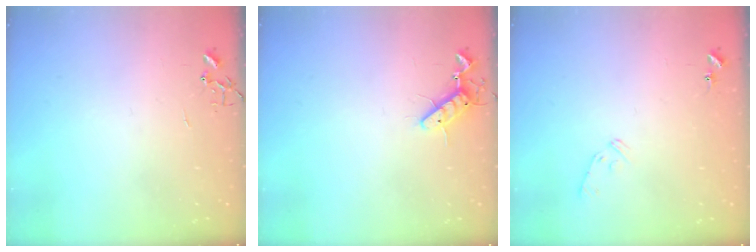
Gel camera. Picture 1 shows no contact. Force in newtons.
{"total": 8.5, "press": 8.4, "slide": 1.5}
{"total": 6.7, "press": 6.7, "slide": 0.7}